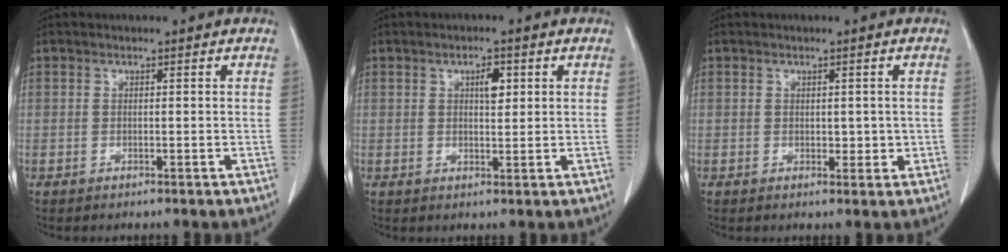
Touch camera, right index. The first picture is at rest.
{"total": 2.9, "force": [1.0, 1.1, 2.4], "torque": [-0.040, 0.001, 0.017]}
{"total": 1.3, "force": [0.0, 0.9, 0.9], "torque": [-0.011, 0.003, 0.003]}